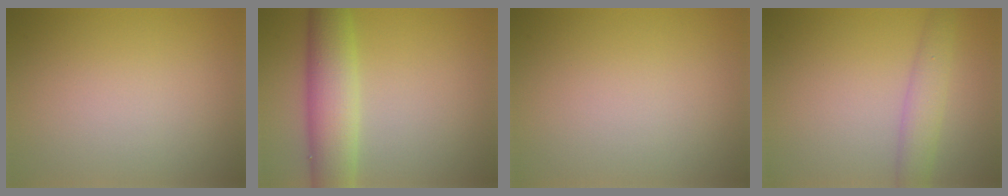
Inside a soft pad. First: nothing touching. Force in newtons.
{"total": 6.4, "press": 6.4, "slide": 0.2}
{"total": 0.0}
{"total": 2.8, "press": 2.8, "slide": 0.1}